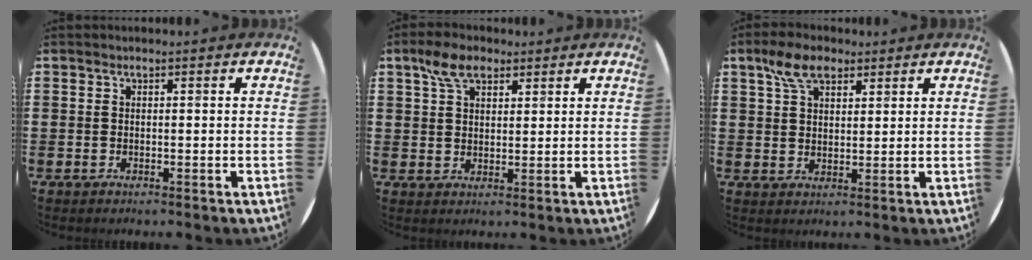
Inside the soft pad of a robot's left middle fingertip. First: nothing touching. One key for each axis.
{"total": 5.0, "fx": 3.3, "fy": 2.6, "fz": 2.6, "tx": -0.050, "ty": 0.008, "tz": 0.060}
{"total": 5.6, "fx": 3.6, "fy": 2.9, "fz": 3.1, "tx": -0.061, "ty": 0.010, "tz": 0.065}